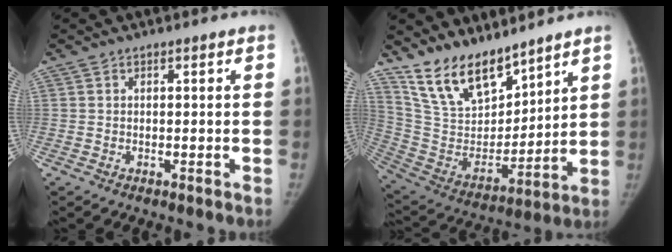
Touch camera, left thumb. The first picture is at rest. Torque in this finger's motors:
{"motor_torque": [1.29, 1.25, 1.45, -1.32, 0.24]}